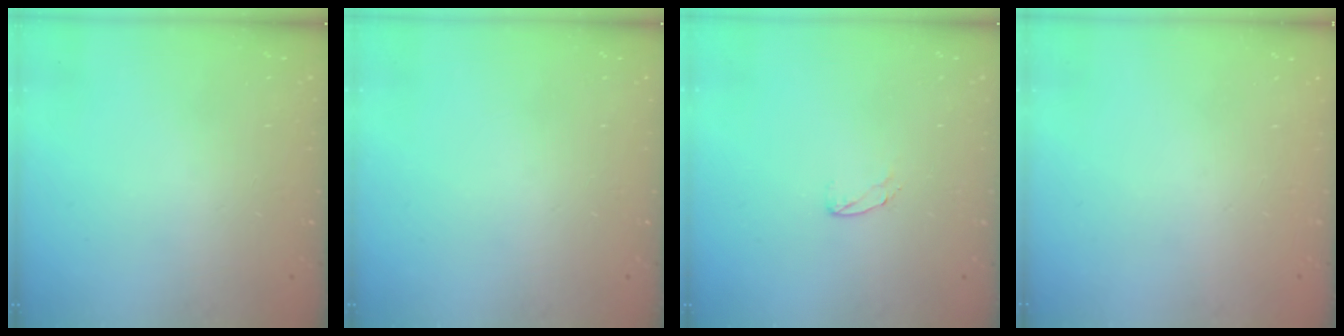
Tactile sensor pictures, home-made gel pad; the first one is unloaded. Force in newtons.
{"total": 0.0}
{"total": 3.8, "press": 3.7, "slide": 0.3}
{"total": 0.0}